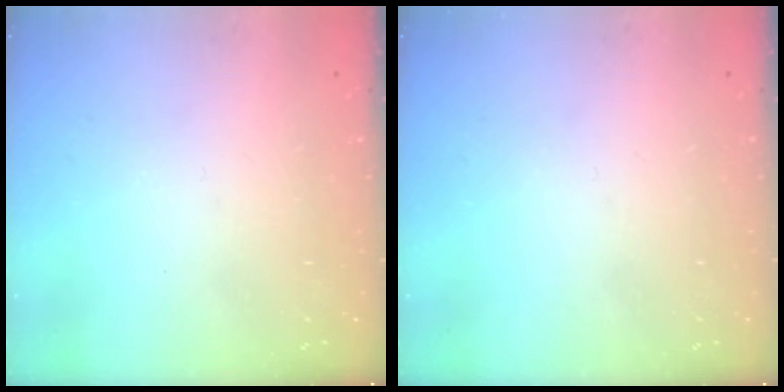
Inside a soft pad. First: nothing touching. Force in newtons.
{"total": 0.0}